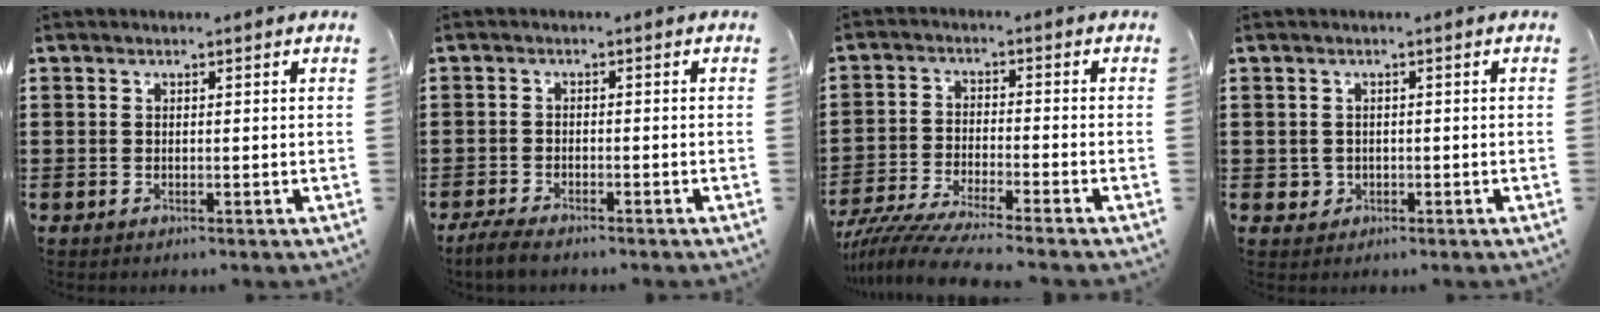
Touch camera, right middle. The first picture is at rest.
{"total": 2.7, "force": [-2.4, 0.5, 1.1], "torque": [-0.035, 0.000, -0.052]}
{"total": 6.4, "force": [-6.0, -0.3, 2.3], "torque": [-0.061, -0.015, -0.121]}
{"total": 1.3, "force": [-0.2, 1.3, 0.3], "torque": [-0.010, 0.004, -0.007]}